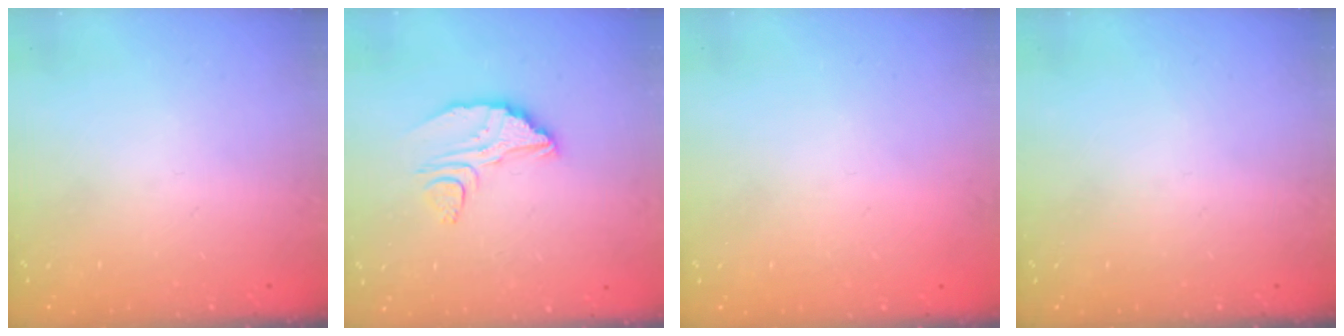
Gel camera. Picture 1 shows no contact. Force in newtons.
{"total": 9.7, "press": 9.6, "slide": 0.8}
{"total": 2.2, "press": 2.2, "slide": 0.1}
{"total": 0.0}